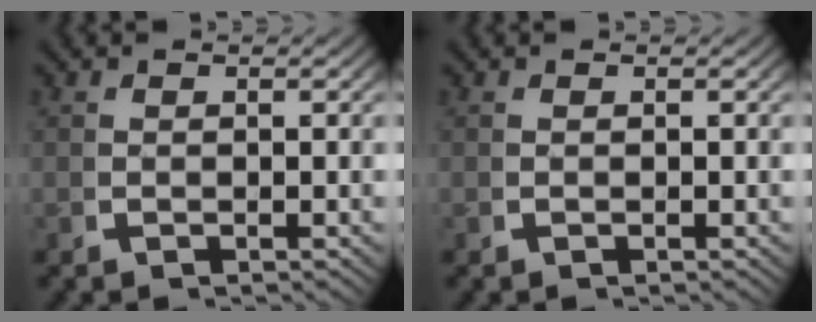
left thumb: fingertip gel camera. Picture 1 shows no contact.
{"total": 0.0}